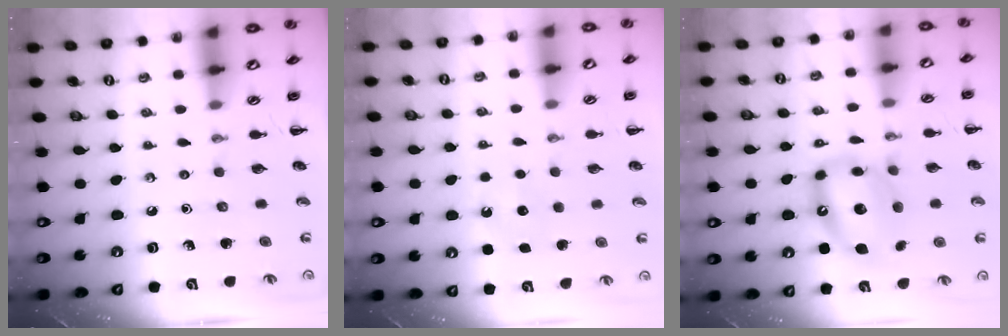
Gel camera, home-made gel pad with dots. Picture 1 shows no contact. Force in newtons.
{"total": 5.0, "press": 4.8, "slide": 1.3}
{"total": 14.2, "press": 13.7, "slide": 3.9}